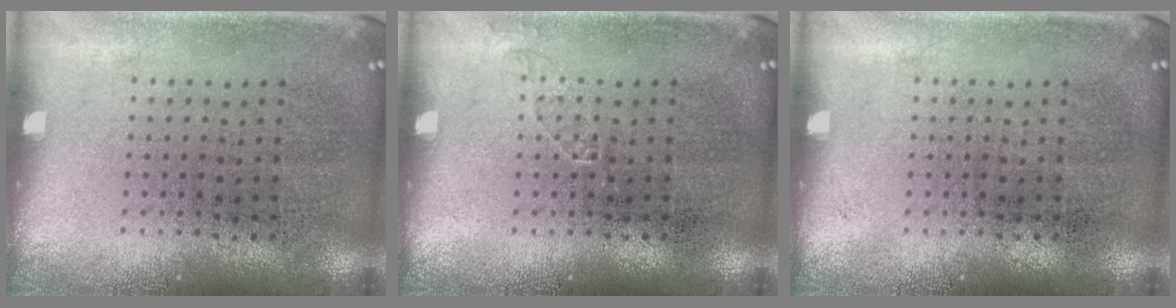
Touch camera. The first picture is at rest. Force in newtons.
{"total": 0.6, "press": 0.6, "slide": 0.0}
{"total": 0.0}